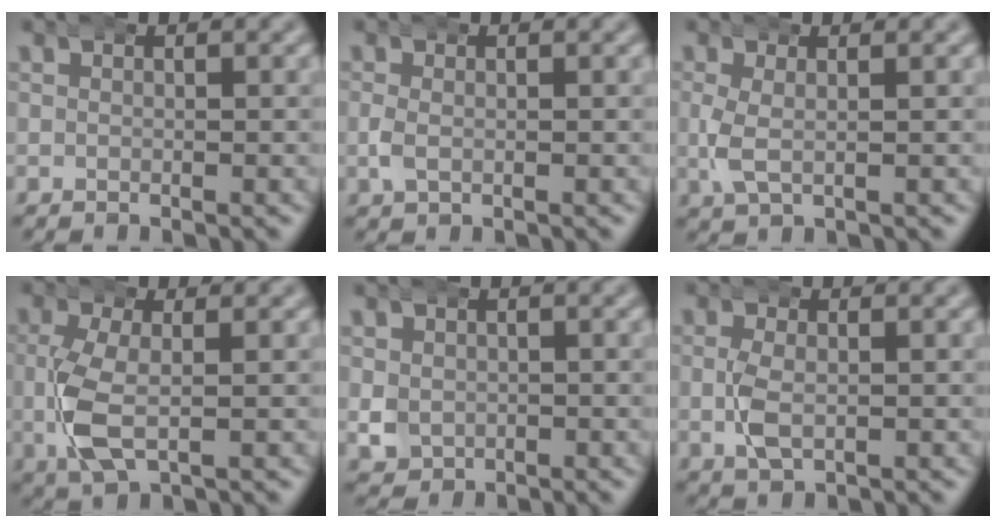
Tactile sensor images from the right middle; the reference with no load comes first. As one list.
[{"total": 1.2, "force": [-0.4, 0.9, 0.8], "torque": [-0.022, 0.002, -0.008]}, {"total": 2.6, "force": [0.1, 1.5, 2.2], "torque": [-0.054, 0.002, 0.003]}, {"total": 4.7, "force": [-0.8, 2.5, 3.9], "torque": [-0.089, -0.005, -0.010]}, {"total": 2.7, "force": [-0.3, 2.5, 1.1], "torque": [-0.026, -0.014, 0.003]}, {"total": 2.6, "force": [-0.6, 1.6, 2.0], "torque": [-0.043, 0.000, -0.008]}]